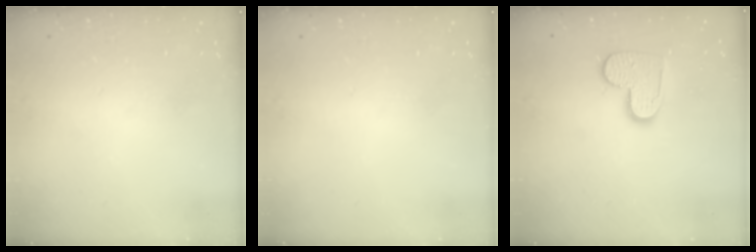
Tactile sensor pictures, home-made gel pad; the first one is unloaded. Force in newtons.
{"total": 0.0}
{"total": 9.7, "press": 9.7, "slide": 0.5}